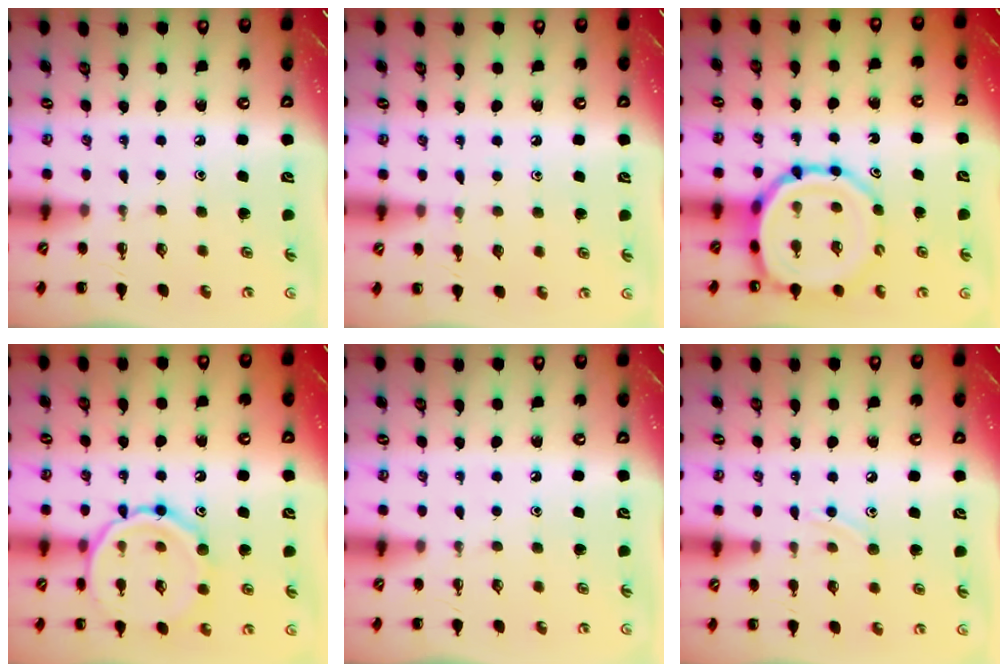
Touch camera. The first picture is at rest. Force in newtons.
{"total": 4.0, "press": 3.8, "slide": 1.2}
{"total": 12.9, "press": 12.5, "slide": 3.2}
{"total": 12.7, "press": 12.7, "slide": 0.5}
{"total": 0.0}
{"total": 7.3, "press": 7.0, "slide": 1.9}